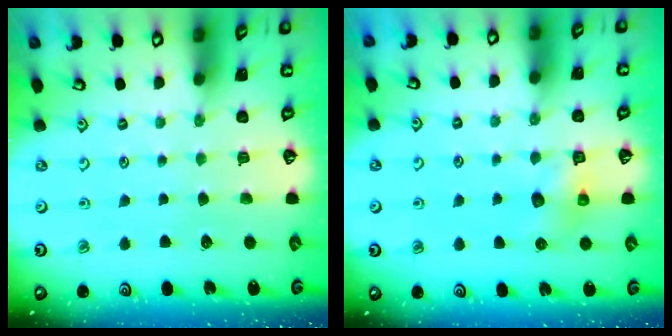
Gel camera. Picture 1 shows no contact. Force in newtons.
{"total": 6.5, "press": 6.5, "slide": 0.2}